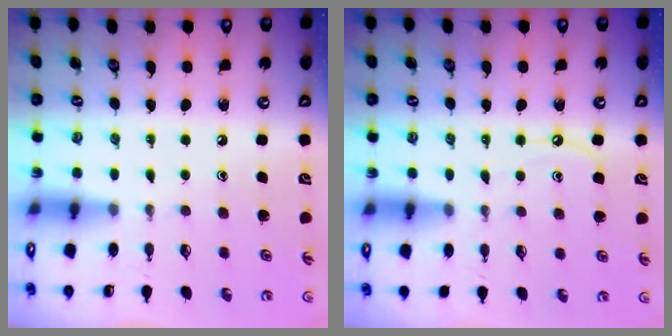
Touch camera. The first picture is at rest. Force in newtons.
{"total": 6.3, "press": 6.2, "slide": 0.8}